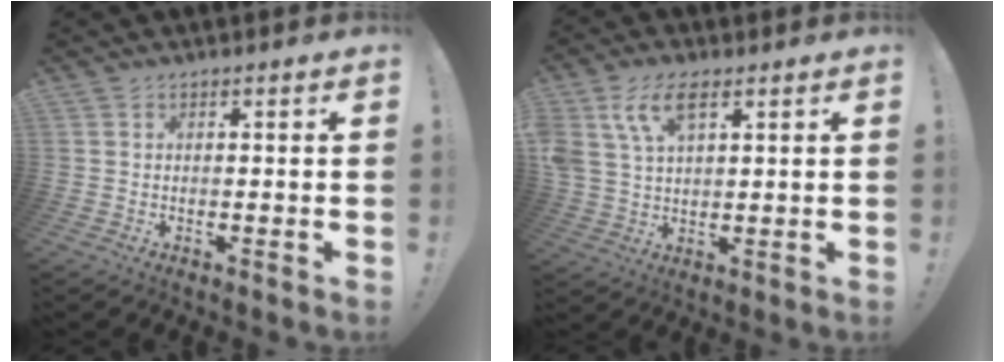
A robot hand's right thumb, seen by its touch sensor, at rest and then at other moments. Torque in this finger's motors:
{"motor_torque": [1.81, 1.92, 0.34, 0.27, 0.14]}